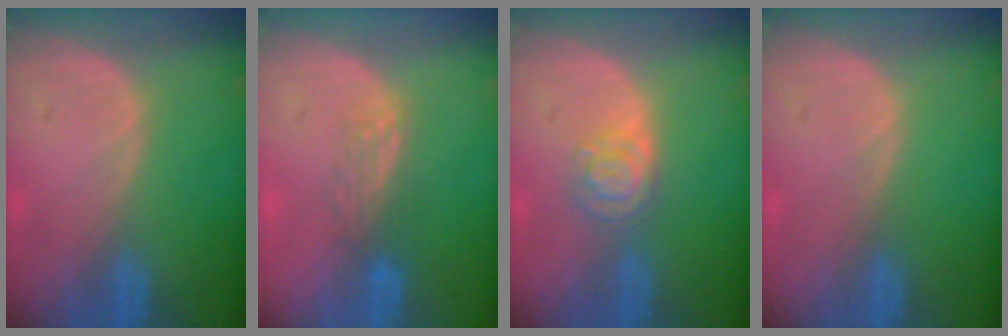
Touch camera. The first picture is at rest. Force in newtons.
{"total": 2.9, "press": 2.7, "slide": 1.1}
{"total": 4.4, "press": 3.9, "slide": 1.9}
{"total": 0.0}